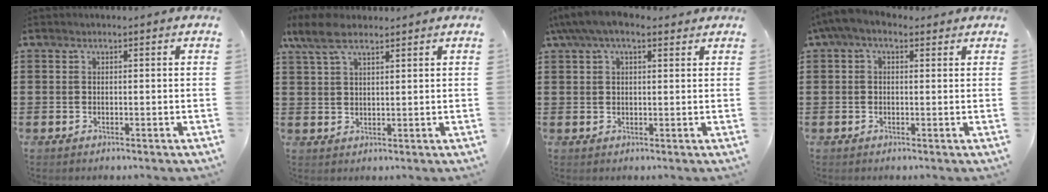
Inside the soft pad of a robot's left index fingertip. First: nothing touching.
{"total": 6.2, "force": [4.2, 2.1, 4.0], "torque": [-0.094, -0.001, 0.077]}
{"total": 5.6, "force": [3.5, 2.2, 3.8], "torque": [-0.081, 0.007, 0.063]}
{"total": 4.0, "force": [1.8, 1.9, 3.1], "torque": [-0.063, 0.007, 0.032]}